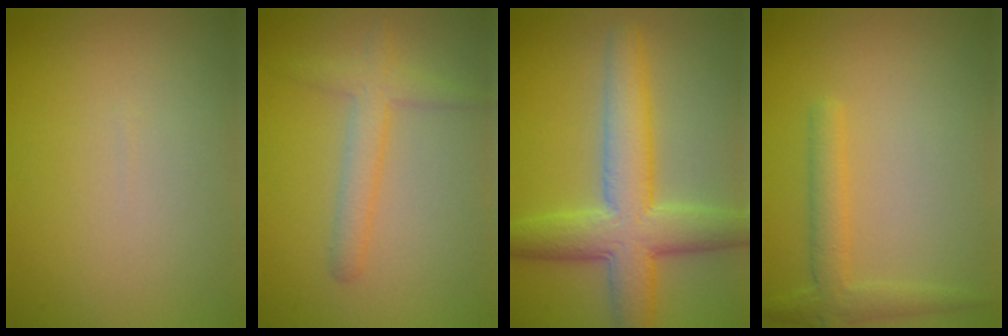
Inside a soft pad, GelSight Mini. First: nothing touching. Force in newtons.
{"total": 2.8, "press": 2.8, "slide": 0.2}
{"total": 7.6, "press": 7.6, "slide": 0.2}
{"total": 2.6, "press": 2.6, "slide": 0.2}